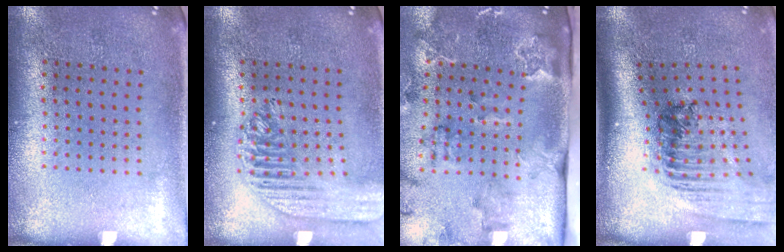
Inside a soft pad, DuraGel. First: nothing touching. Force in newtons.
{"total": 1.9, "press": 1.7, "slide": 0.9}
{"total": 2.5, "press": 2.3, "slide": 0.9}
{"total": 2.3, "press": 1.6, "slide": 1.6}